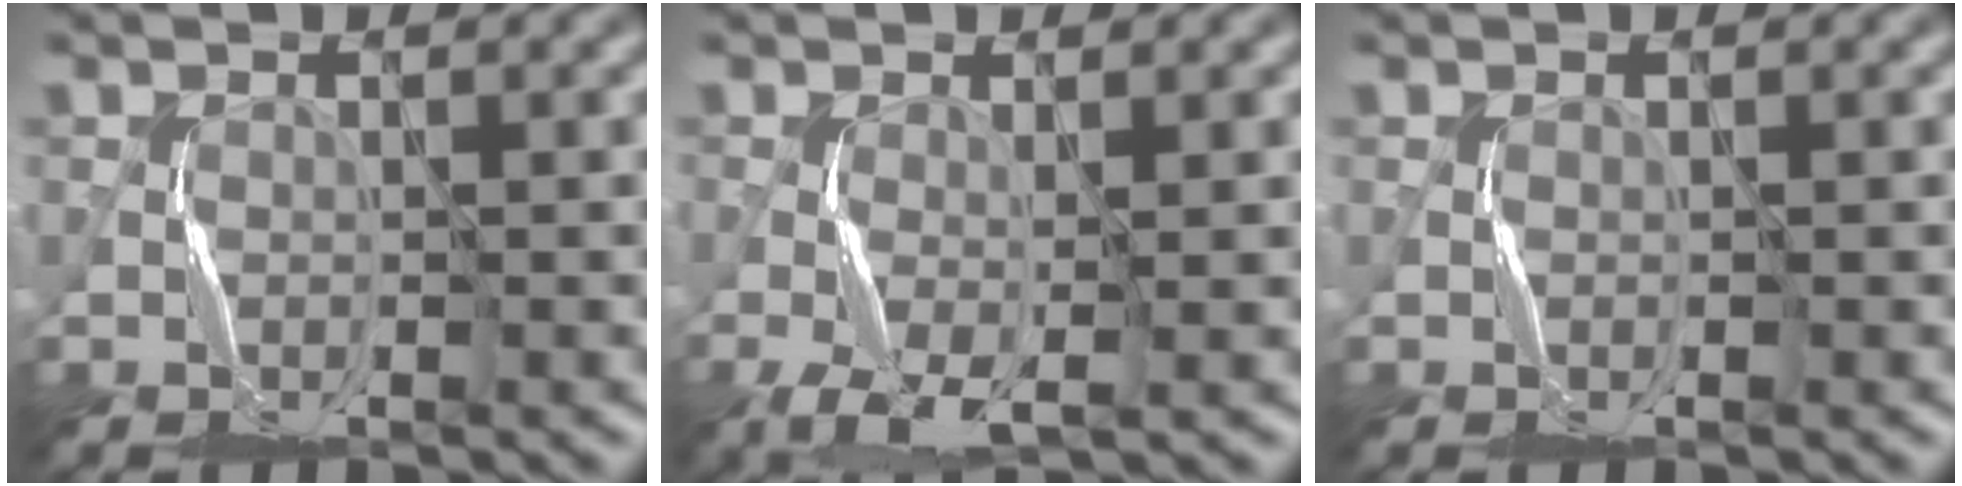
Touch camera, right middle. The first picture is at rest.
{"total": 3.8, "force": [-1.4, 1.4, 3.2], "torque": [-0.078, -0.004, -0.028]}
{"total": 0.0}